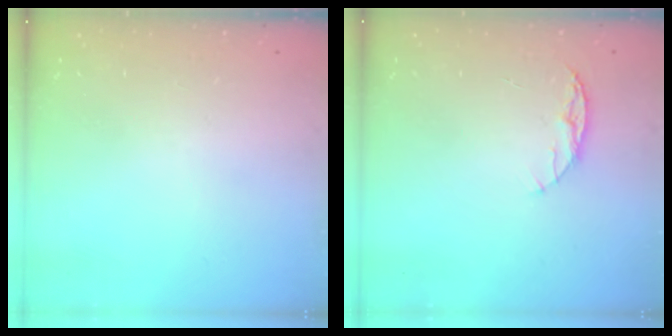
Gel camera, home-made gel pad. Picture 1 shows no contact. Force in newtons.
{"total": 6.1, "press": 6.0, "slide": 0.7}